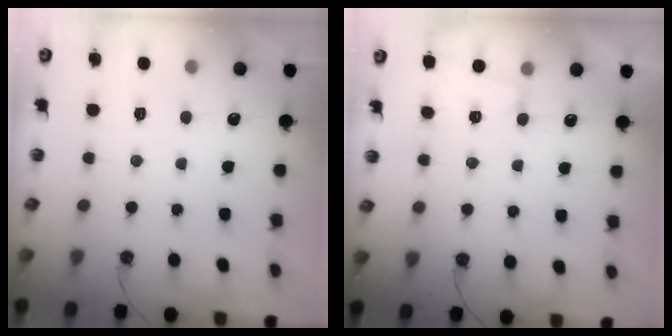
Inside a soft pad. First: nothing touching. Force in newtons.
{"total": 2.8, "press": 2.1, "slide": 1.8}